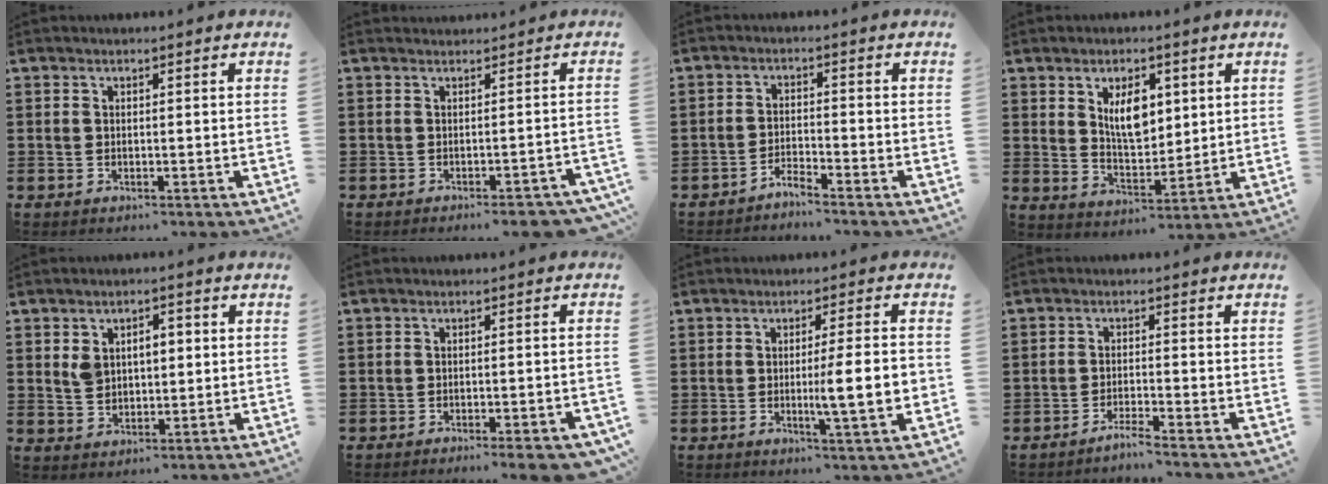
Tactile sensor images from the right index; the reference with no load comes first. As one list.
[{"total": 1.7, "force": [-1.6, 0.0, 0.6], "torque": [-0.013, -0.002, -0.030]}, {"total": 2.7, "force": [-2.7, -0.3, 0.0], "torque": [-0.007, 0.002, -0.057]}, {"total": 7.0, "force": [2.6, 3.6, 5.4], "torque": [-0.102, 0.005, 0.041]}, {"total": 4.2, "force": [0.8, 2.9, 2.9], "torque": [-0.068, 0.012, 0.011]}, {"total": 2.1, "force": [-1.7, 0.1, 1.2], "torque": [-0.020, 0.002, -0.032]}, {"total": 8.1, "force": [-1.0, 0.7, 8.0], "torque": [-0.117, -0.013, -0.019]}, {"total": 2.0, "force": [-1.9, -0.4, 0.5], "torque": [-0.011, 0.001, -0.037]}]